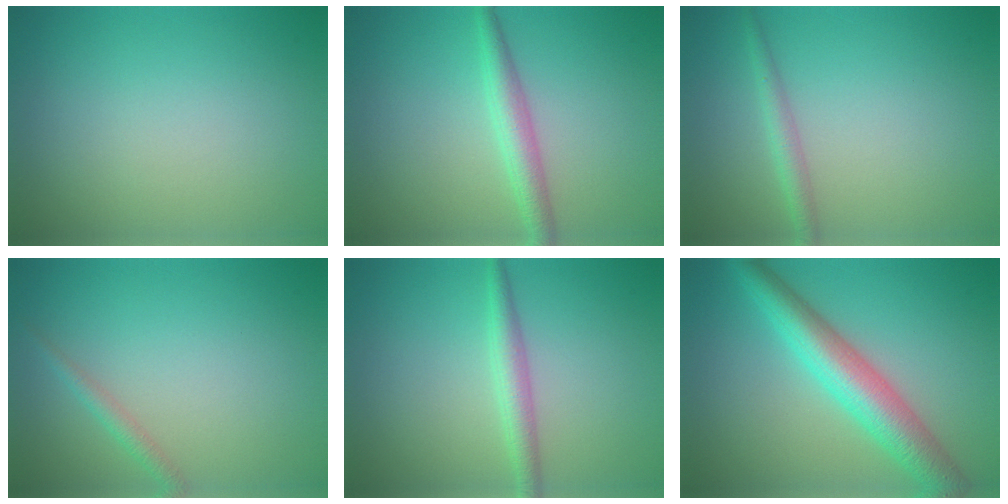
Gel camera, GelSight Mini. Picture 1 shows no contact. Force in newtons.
{"total": 2.7, "press": 2.7, "slide": 0.0}
{"total": 1.7, "press": 1.7, "slide": 0.0}
{"total": 1.3, "press": 1.3, "slide": 0.0}
{"total": 2.3, "press": 2.3, "slide": 0.0}
{"total": 6.4, "press": 6.4, "slide": 0.1}